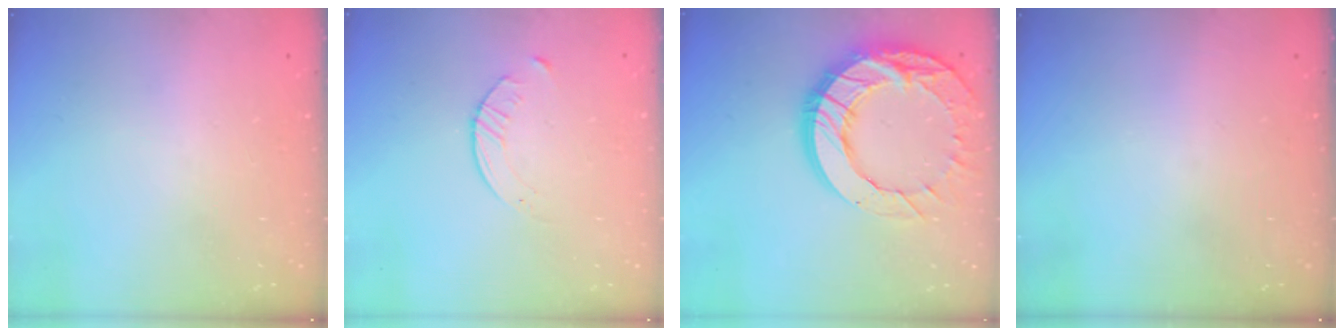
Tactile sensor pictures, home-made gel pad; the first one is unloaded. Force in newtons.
{"total": 3.1, "press": 3.0, "slide": 0.4}
{"total": 20.9, "press": 20.8, "slide": 1.9}
{"total": 0.0}